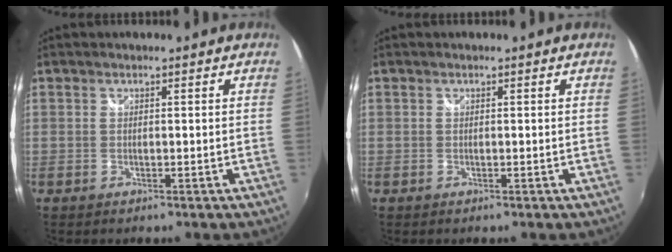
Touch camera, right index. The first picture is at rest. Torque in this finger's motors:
{"motor_torque": [0.00, 0.00, 0.00, 0.00]}